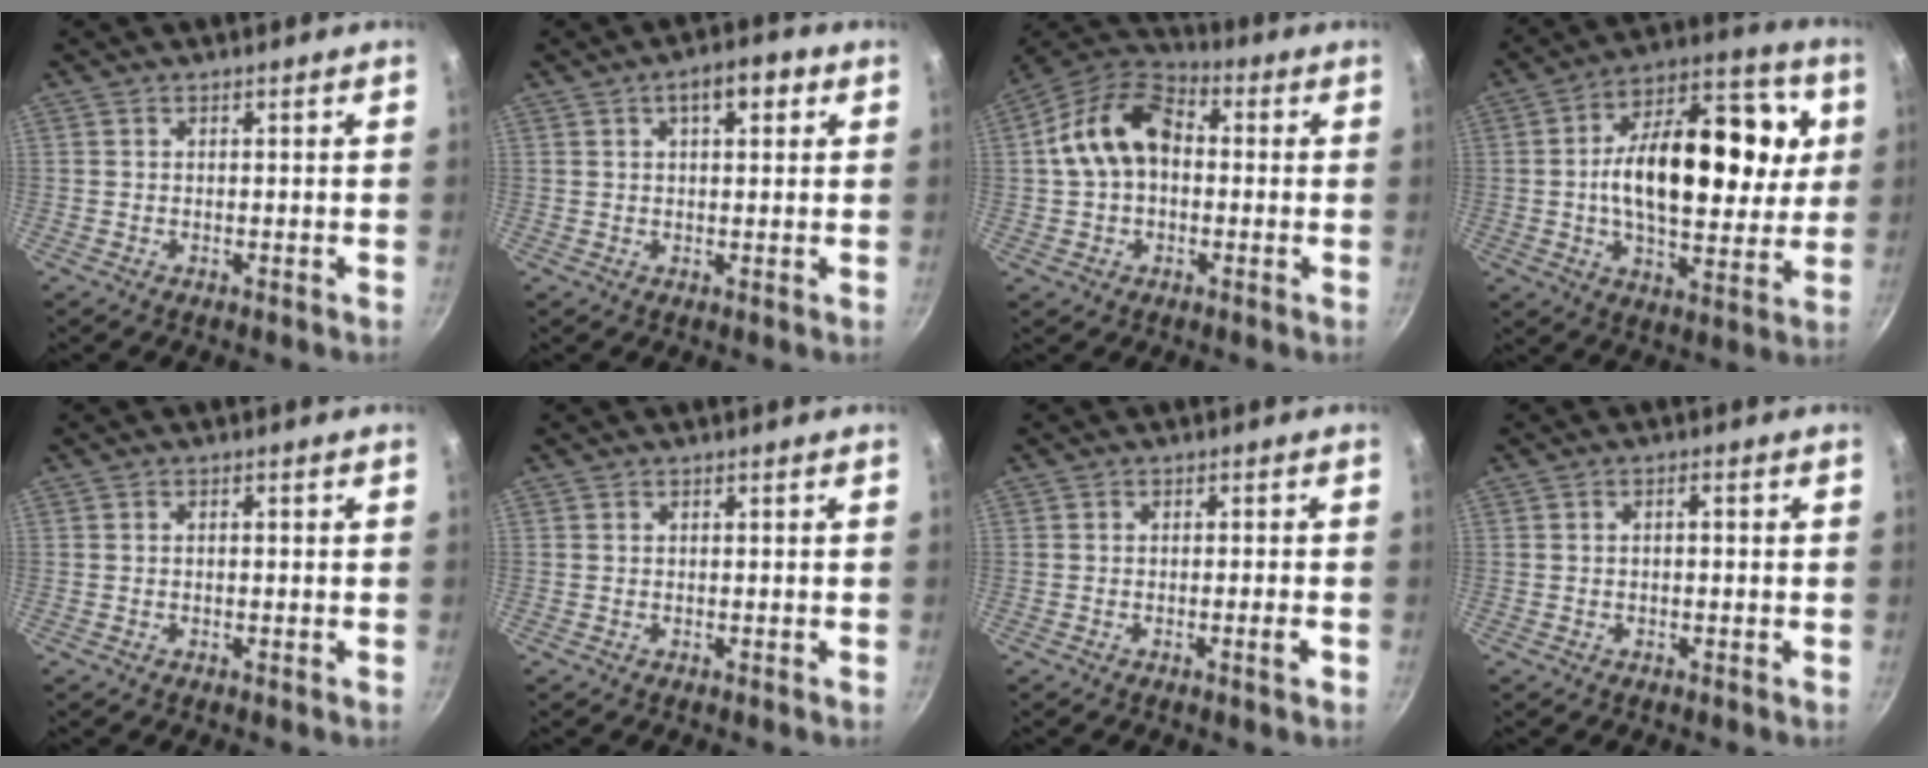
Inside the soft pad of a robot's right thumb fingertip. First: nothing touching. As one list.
[{"total": 6.1, "force": [2.5, 2.8, 4.9], "torque": [-0.054, 0.010, 0.031]}, {"total": 13.7, "force": [0.9, 9.5, 9.9], "torque": [-0.154, 0.038, -0.001]}, {"total": 25.1, "force": [3.2, 14.0, 20.6], "torque": [-0.301, 0.017, 0.036]}, {"total": 0.7, "force": [-0.1, 0.4, 0.6], "torque": [-0.010, 0.004, -0.001]}, {"total": 0.0}, {"total": 2.1, "force": [-0.9, 0.0, 1.9], "torque": [-0.030, 0.008, -0.013]}, {"total": 1.9, "force": [-0.2, 0.8, 1.7], "torque": [-0.028, 0.011, -0.002]}]